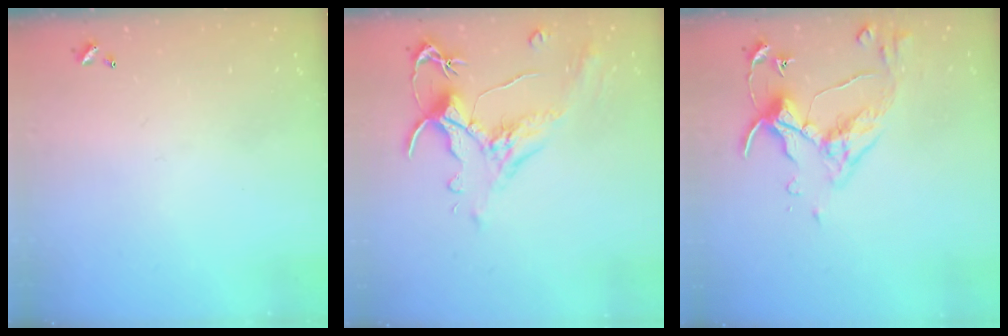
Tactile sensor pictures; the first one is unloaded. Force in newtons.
{"total": 1.6, "press": 1.1, "slide": 1.2}
{"total": 5.3, "press": 5.2, "slide": 1.0}